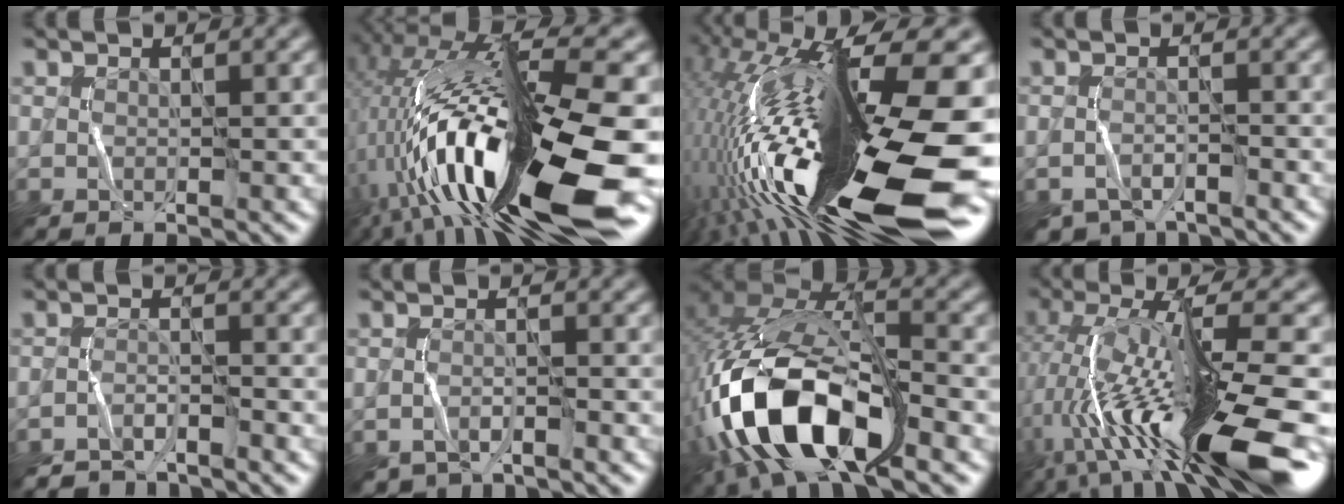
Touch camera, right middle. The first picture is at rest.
{"total": 18.6, "force": [-5.2, 4.5, 17.3], "torque": [-0.296, 0.027, -0.095]}
{"total": 20.0, "force": [-3.6, 4.6, 19.2], "torque": [-0.335, 0.002, -0.070]}
{"total": 2.5, "force": [-2.3, 0.8, 0.7], "torque": [-0.012, -0.001, -0.039]}
{"total": 2.8, "force": [-2.7, 0.4, 0.4], "torque": [-0.005, 0.000, -0.052]}
{"total": 1.6, "force": [-1.5, 0.4, 0.4], "torque": [-0.006, 0.000, -0.028]}
{"total": 15.4, "force": [-5.3, 7.4, 12.5], "torque": [-0.262, -0.005, -0.100]}
{"total": 14.3, "force": [-4.8, 3.2, 13.0], "torque": [-0.221, 0.005, -0.067]}